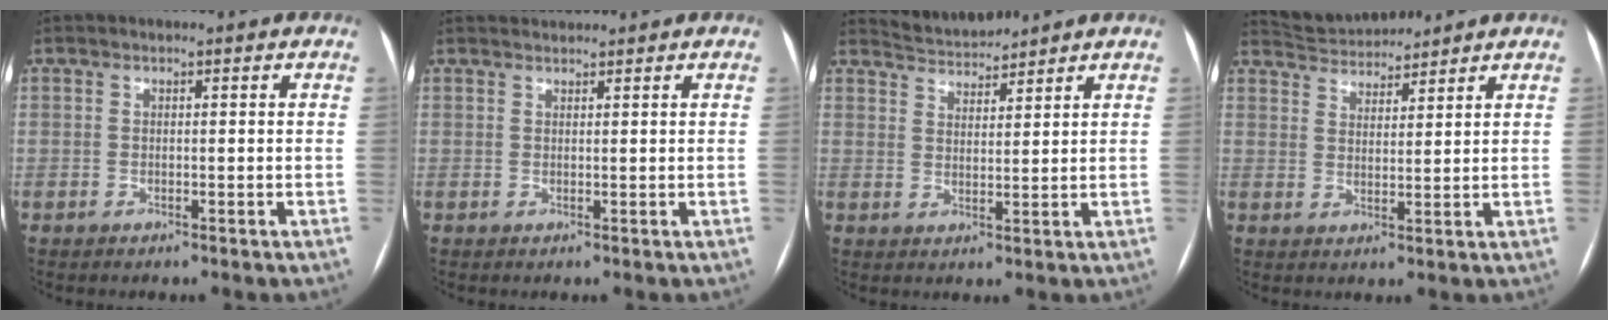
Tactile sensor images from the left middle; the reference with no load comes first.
{"total": 1.6, "force": [1.6, -0.1, -0.2], "torque": [-0.002, 0.018, 0.033]}
{"total": 4.1, "force": [4.1, 0.0, -0.5], "torque": [0.002, 0.011, 0.078]}
{"total": 6.3, "force": [6.3, 0.7, 0.5], "torque": [-0.016, 0.022, 0.109]}